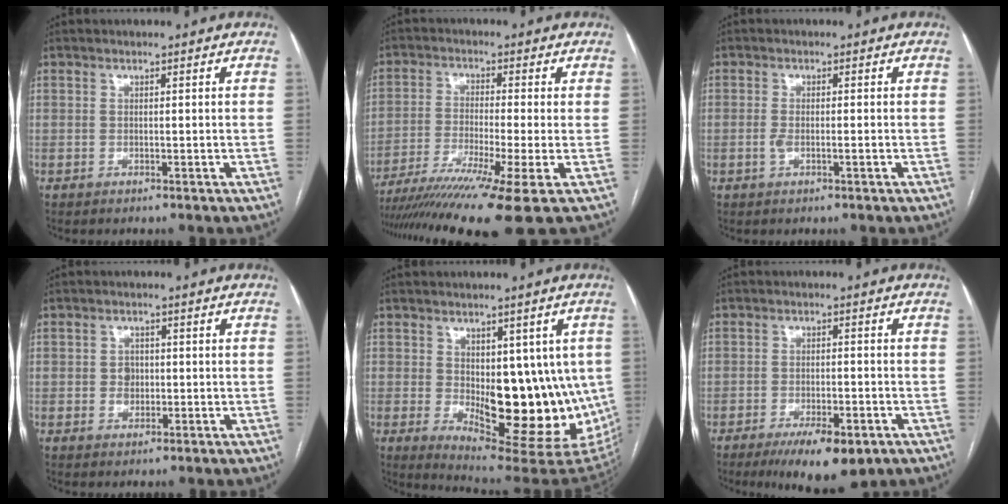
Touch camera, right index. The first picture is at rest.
{"total": 14.3, "force": [-10.1, -2.0, 9.9], "torque": [-0.161, -0.038, -0.166]}
{"total": 2.2, "force": [-0.6, 0.7, 2.0], "torque": [-0.043, 0.002, -0.008]}
{"total": 2.5, "force": [-0.1, 2.1, 1.2], "torque": [-0.015, 0.004, 0.001]}
{"total": 17.8, "force": [-1.6, 7.3, 16.1], "torque": [-0.164, -0.003, 0.005]}
{"total": 9.2, "force": [-5.6, 2.8, 6.7], "torque": [-0.102, -0.012, -0.082]}